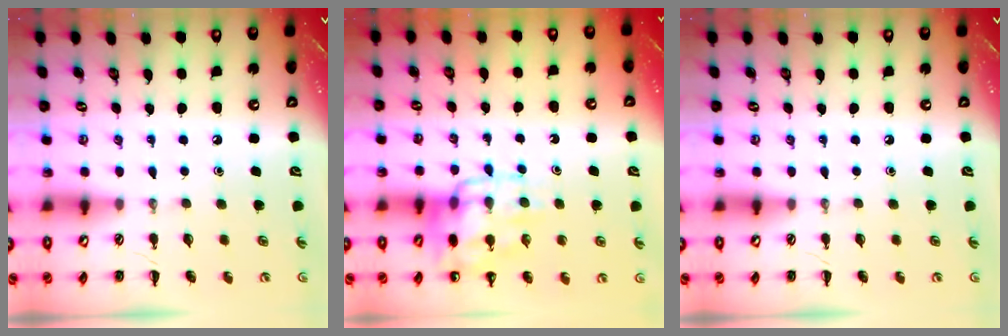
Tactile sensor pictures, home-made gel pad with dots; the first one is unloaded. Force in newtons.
{"total": 13.2, "press": 13.1, "slide": 2.1}
{"total": 0.0}